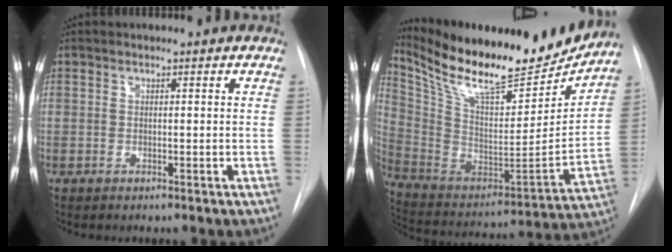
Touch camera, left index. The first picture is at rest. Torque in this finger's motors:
{"motor_torque": [1.01, -1.13, 0.36, 0.11]}